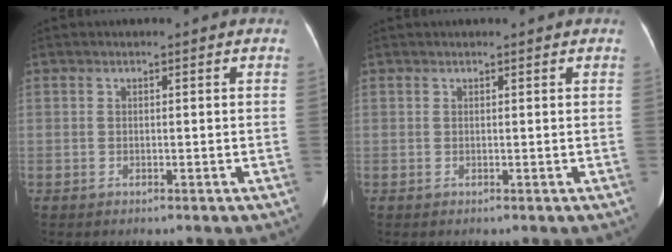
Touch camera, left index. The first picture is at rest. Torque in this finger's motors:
{"motor_torque": [-0.13, -0.40, -0.09, -0.01]}